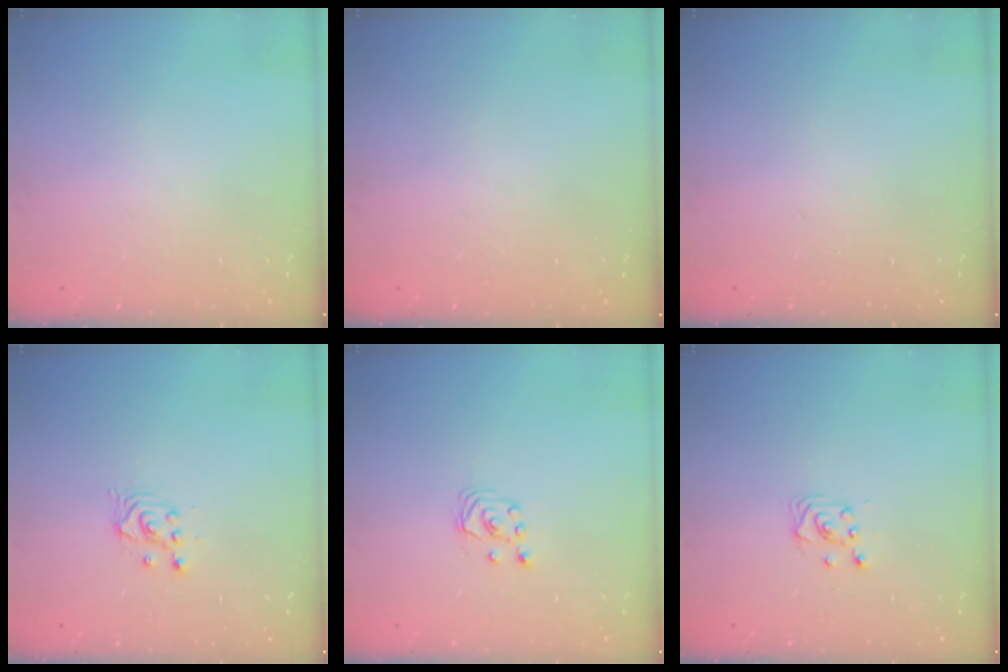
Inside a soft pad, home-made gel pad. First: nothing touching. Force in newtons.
{"total": 0.0}
{"total": 0.0}
{"total": 2.4, "press": 2.4, "slide": 0.2}
{"total": 2.6, "press": 2.6, "slide": 0.3}
{"total": 2.9, "press": 2.9, "slide": 0.4}